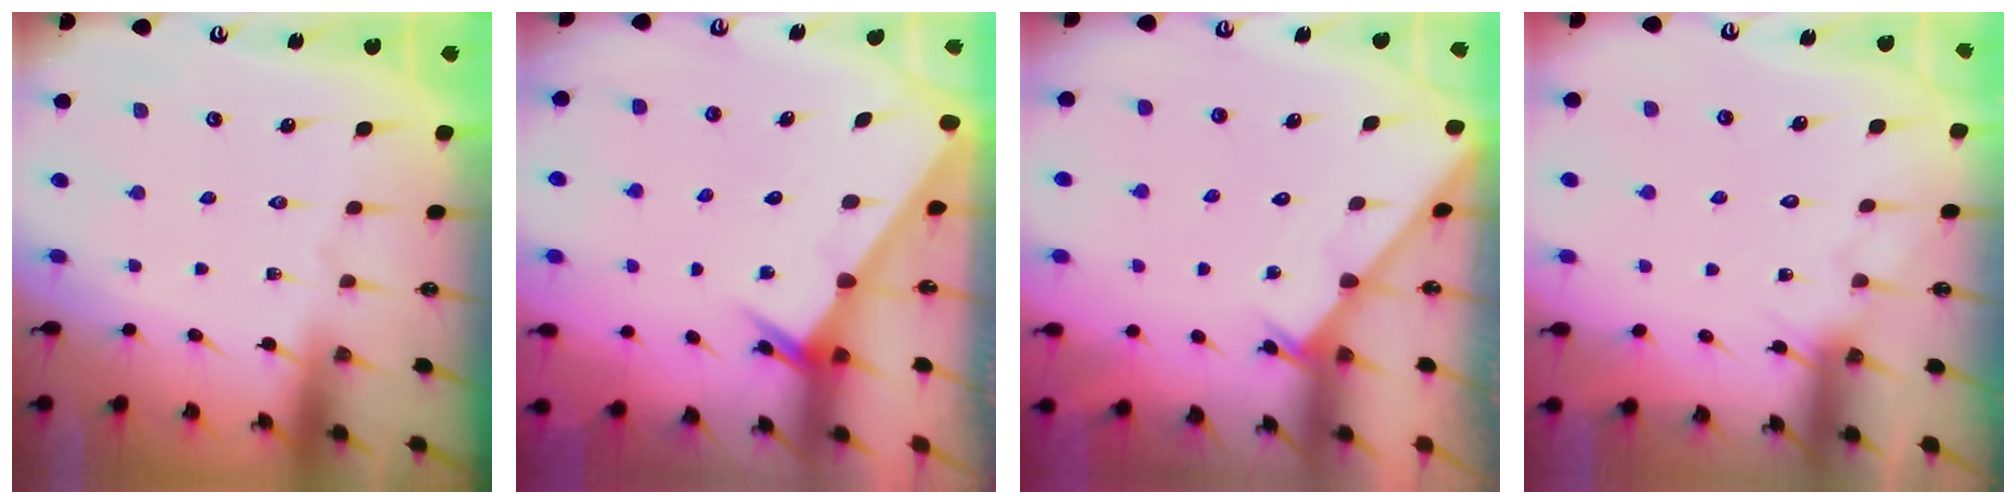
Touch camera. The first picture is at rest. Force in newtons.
{"total": 2.5, "press": 2.5, "slide": 0.1}
{"total": 2.3, "press": 2.3, "slide": 0.2}
{"total": 5.3, "press": 5.2, "slide": 0.5}